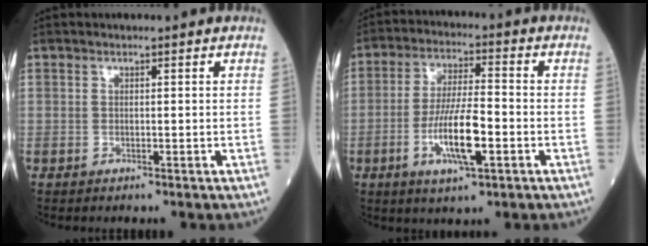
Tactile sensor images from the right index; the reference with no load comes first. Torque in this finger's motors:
{"motor_torque": [1.43, -0.48, 0.83, 0.21]}